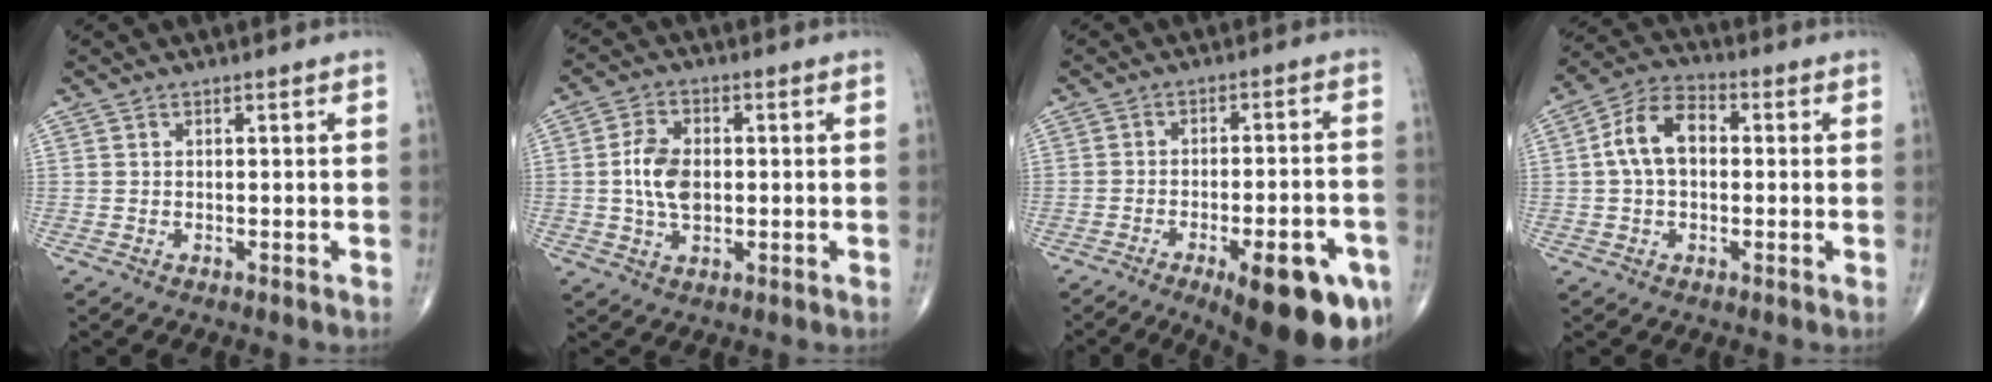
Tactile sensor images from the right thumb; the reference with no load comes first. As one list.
[{"total": 7.6, "force": [0.0, 4.8, 5.9], "torque": [-0.107, 0.004, 0.000]}, {"total": 18.5, "force": [-9.2, 6.0, 14.9], "torque": [-0.142, 0.033, -0.117]}, {"total": 9.4, "force": [0.7, 6.1, 7.1], "torque": [-0.127, 0.029, 0.005]}]